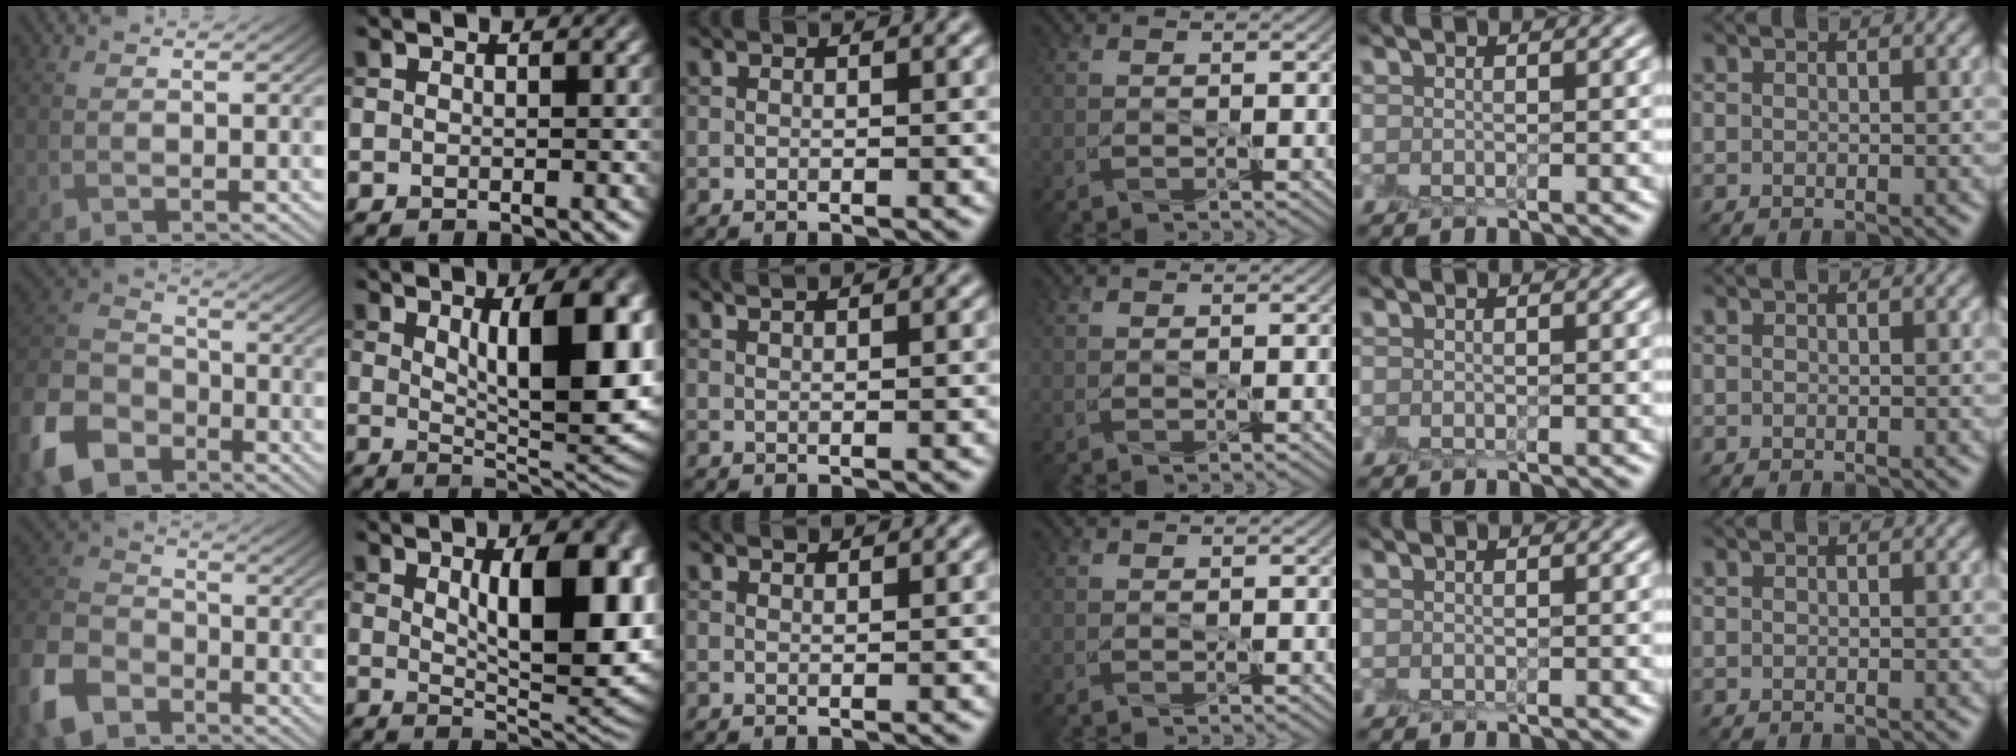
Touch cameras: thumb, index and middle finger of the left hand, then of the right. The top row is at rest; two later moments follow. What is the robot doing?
{"motion": "peel", "object": "postage stamp"}